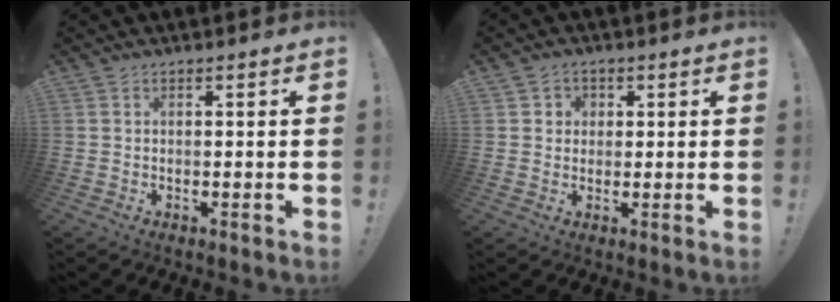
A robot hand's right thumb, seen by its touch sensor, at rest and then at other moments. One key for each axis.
{"total": 3.2, "fx": 0.7, "fy": 3.1, "fz": 0.7, "tx": -0.007, "ty": -0.002, "tz": 0.011}